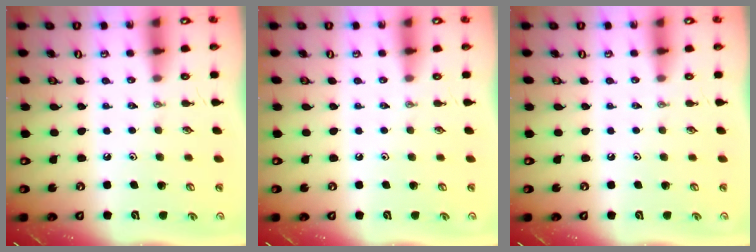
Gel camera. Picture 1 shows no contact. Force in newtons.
{"total": 0.0}
{"total": 0.0}